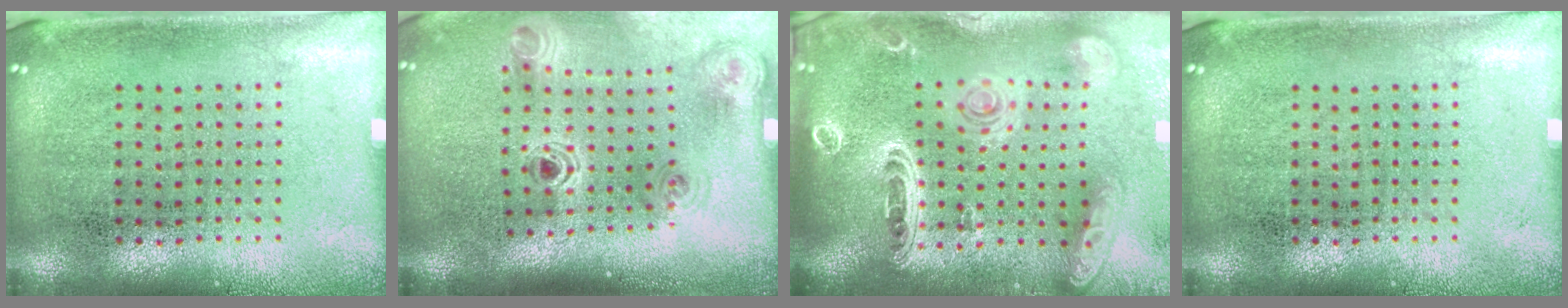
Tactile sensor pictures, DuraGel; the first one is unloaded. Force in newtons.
{"total": 1.3, "press": 1.2, "slide": 0.5}
{"total": 3.7, "press": 3.0, "slide": 2.2}
{"total": 0.0}